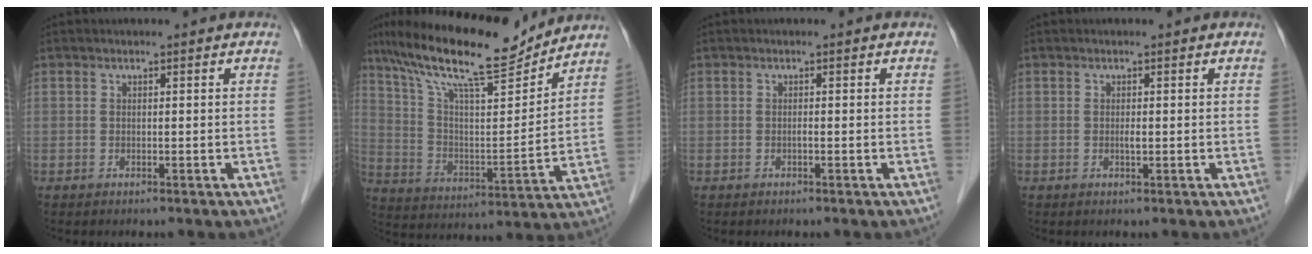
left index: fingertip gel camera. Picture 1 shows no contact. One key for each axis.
{"total": 19.1, "fx": 15.9, "fy": 2.7, "fz": 10.3, "tx": -0.184, "ty": 0.012, "tz": 0.271}
{"total": 0.0}
{"total": 0.7, "fx": 0.0, "fy": 0.1, "fz": 0.7, "tx": -0.014, "ty": -0.001, "tz": -0.002}